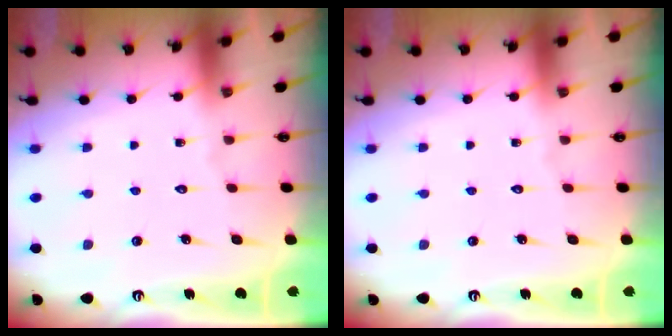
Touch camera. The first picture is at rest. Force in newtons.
{"total": 0.0}